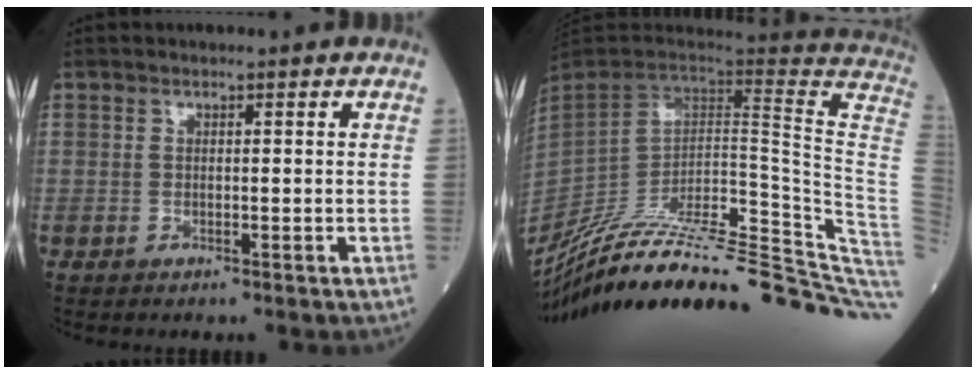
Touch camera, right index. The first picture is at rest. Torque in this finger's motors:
{"motor_torque": [0.00, -2.14, 0.19, 0.02]}